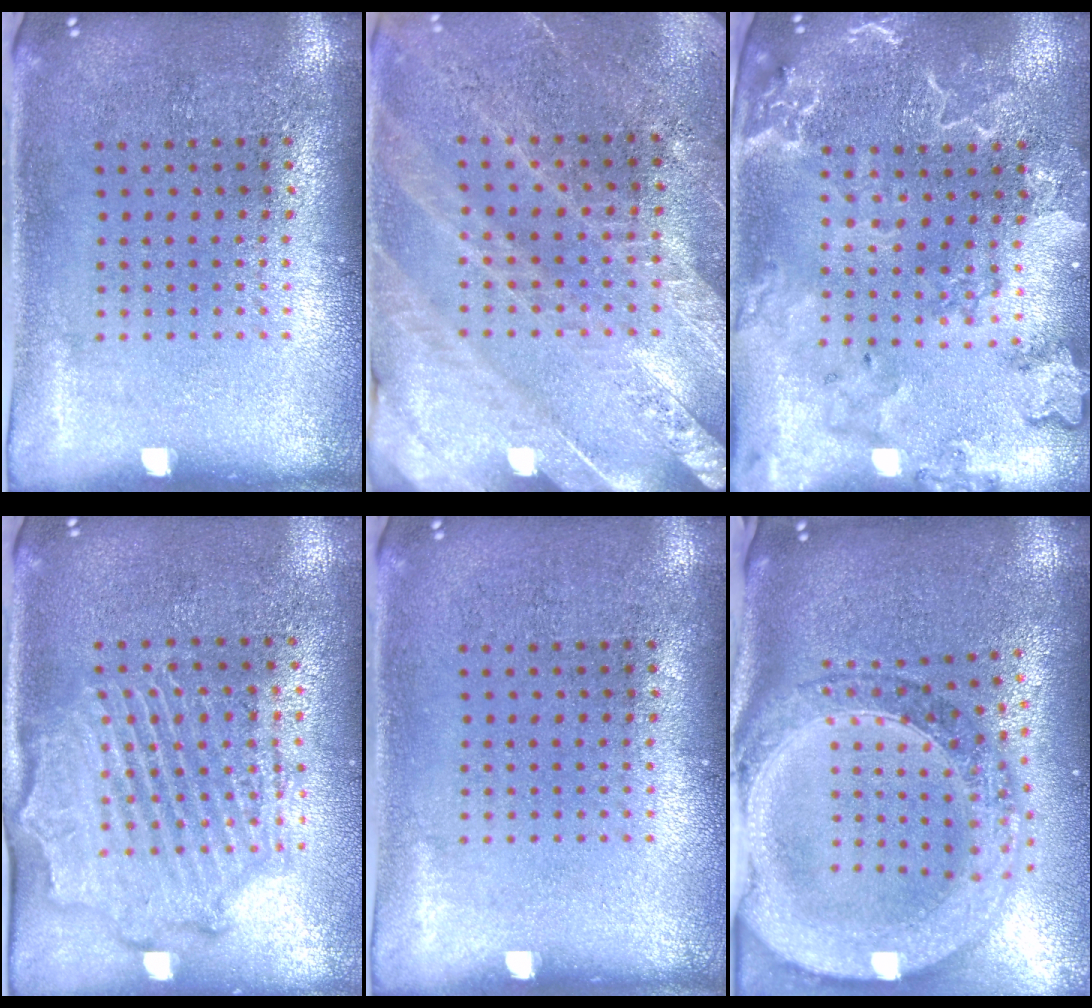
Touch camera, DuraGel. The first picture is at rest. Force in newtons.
{"total": 2.7, "press": 2.7, "slide": 0.5}
{"total": 2.6, "press": 2.5, "slide": 0.9}
{"total": 2.1, "press": 2.1, "slide": 0.5}
{"total": 0.0}
{"total": 2.9, "press": 2.4, "slide": 1.5}